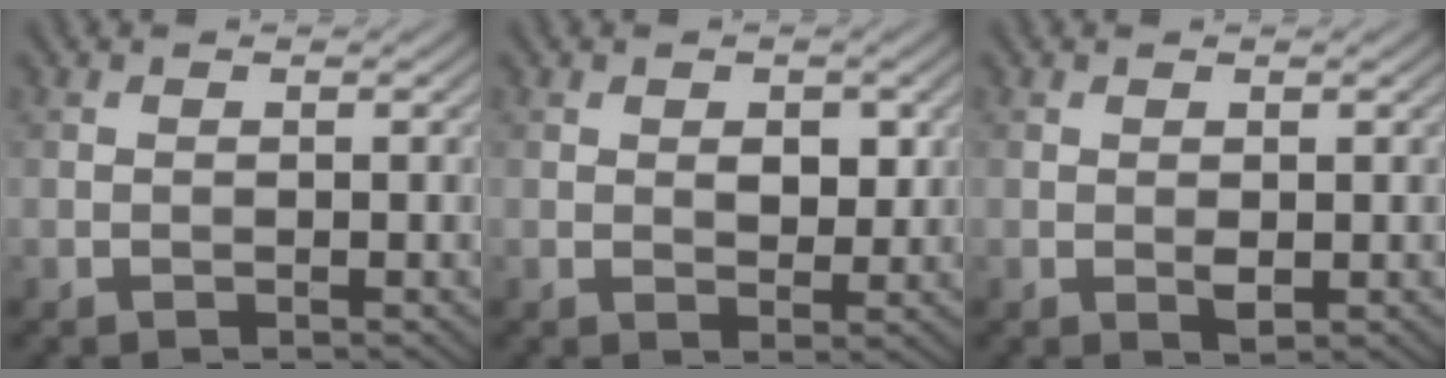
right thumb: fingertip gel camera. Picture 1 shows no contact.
{"total": 3.0, "force": [0.7, 1.8, 2.2], "torque": [-0.036, -0.005, 0.013]}
{"total": 1.1, "force": [0.1, 0.5, 0.9], "torque": [-0.017, -0.004, 0.001]}